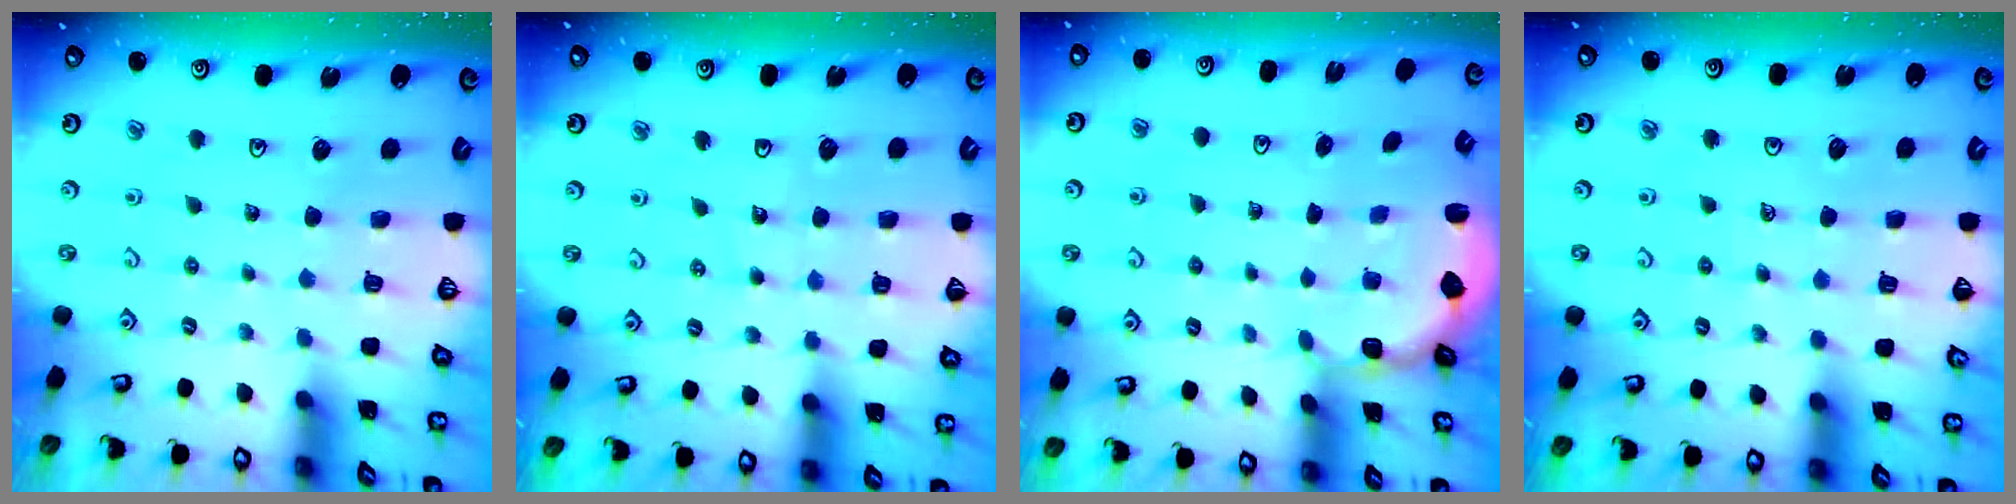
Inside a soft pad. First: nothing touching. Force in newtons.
{"total": 5.5, "press": 4.9, "slide": 2.4}
{"total": 3.0, "press": 2.2, "slide": 2.0}
{"total": 4.2, "press": 4.2, "slide": 0.3}